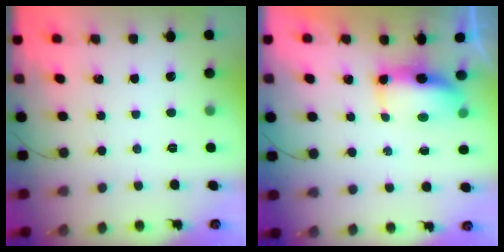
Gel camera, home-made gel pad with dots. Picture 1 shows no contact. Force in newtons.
{"total": 7.0, "press": 7.0, "slide": 0.7}